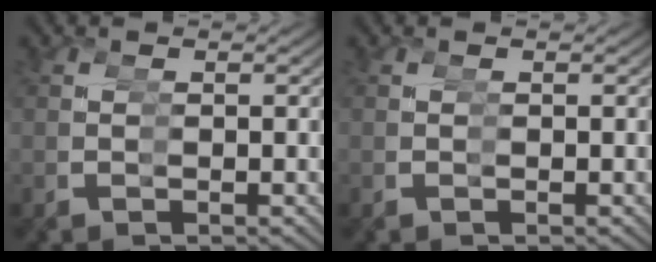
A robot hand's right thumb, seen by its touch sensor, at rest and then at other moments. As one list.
[{"total": 0.0}]